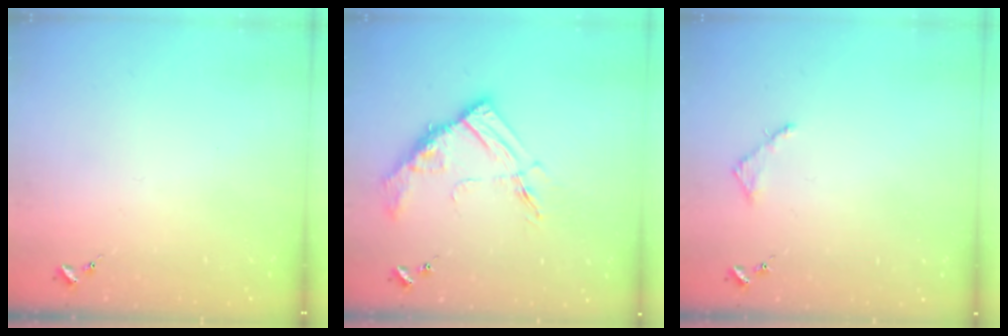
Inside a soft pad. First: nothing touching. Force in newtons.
{"total": 12.4, "press": 12.4, "slide": 0.9}
{"total": 2.8, "press": 2.7, "slide": 0.3}